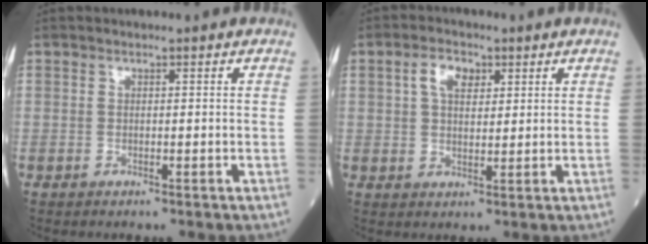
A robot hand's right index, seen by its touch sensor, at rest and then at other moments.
{"total": 4.6, "force": [1.9, 2.6, 3.3], "torque": [-0.067, 0.012, 0.035]}